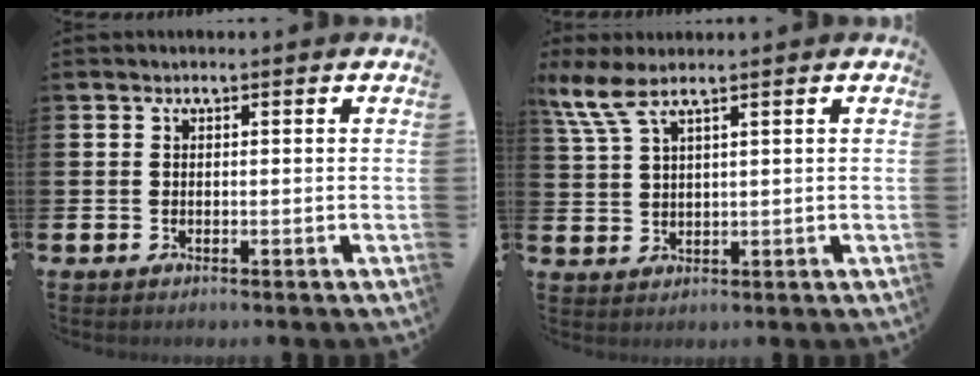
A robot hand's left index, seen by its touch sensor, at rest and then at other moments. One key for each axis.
{"total": 5.2, "fx": 3.9, "fy": 0.9, "fz": 3.4, "tx": -0.082, "ty": -0.005, "tz": 0.071}